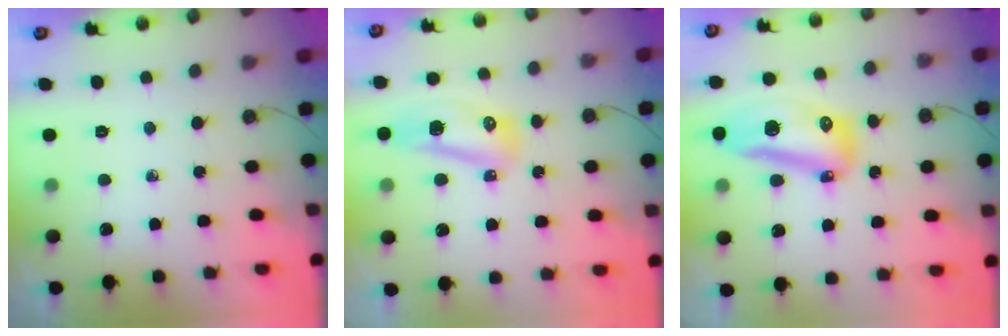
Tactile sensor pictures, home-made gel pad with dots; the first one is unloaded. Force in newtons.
{"total": 17.2, "press": 11.0, "slide": 13.2}
{"total": 16.2, "press": 15.0, "slide": 6.1}